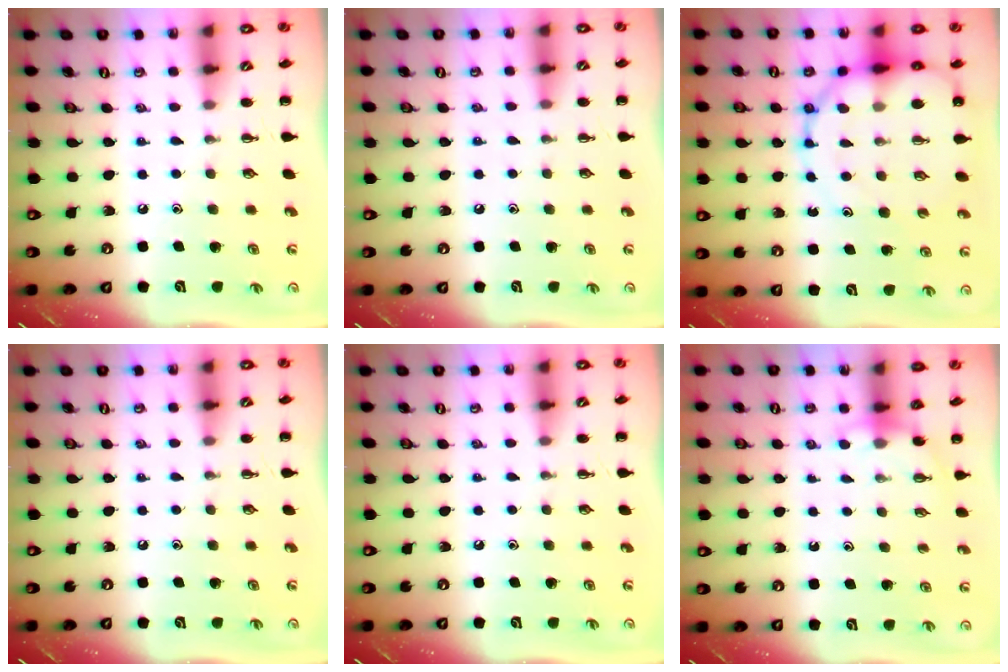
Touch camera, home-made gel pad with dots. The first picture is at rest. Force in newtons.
{"total": 6.3, "press": 6.0, "slide": 2.0}
{"total": 15.7, "press": 15.3, "slide": 3.5}
{"total": 0.0}
{"total": 0.0}
{"total": 3.6, "press": 3.6, "slide": 0.3}